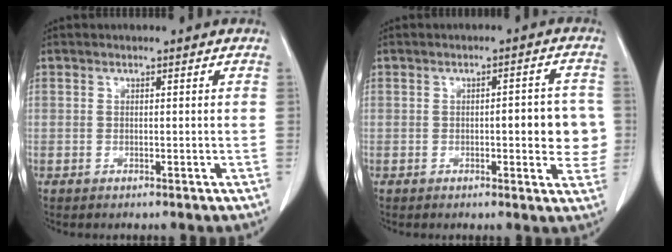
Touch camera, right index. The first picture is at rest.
{"total": 6.8, "force": [-0.5, 2.3, 6.4], "torque": [-0.065, 0.007, -0.008]}